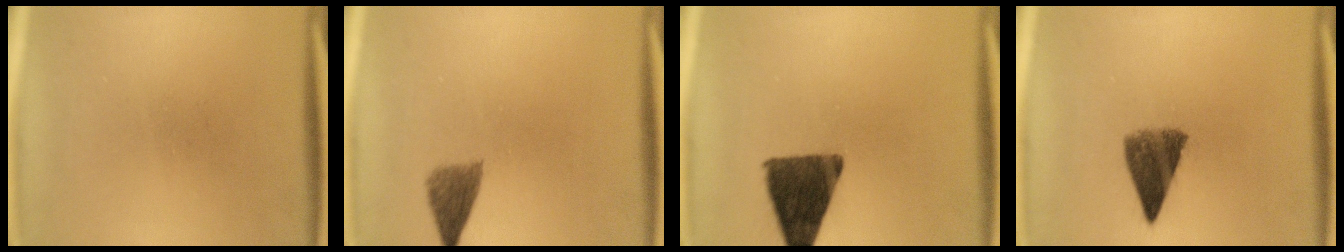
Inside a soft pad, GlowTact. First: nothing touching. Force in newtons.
{"total": 3.2}
{"total": 12.3}
{"total": 6.7}